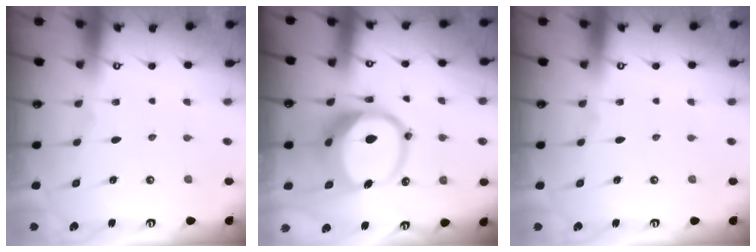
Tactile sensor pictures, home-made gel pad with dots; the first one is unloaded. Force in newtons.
{"total": 16.0, "press": 15.9, "slide": 2.1}
{"total": 0.0}